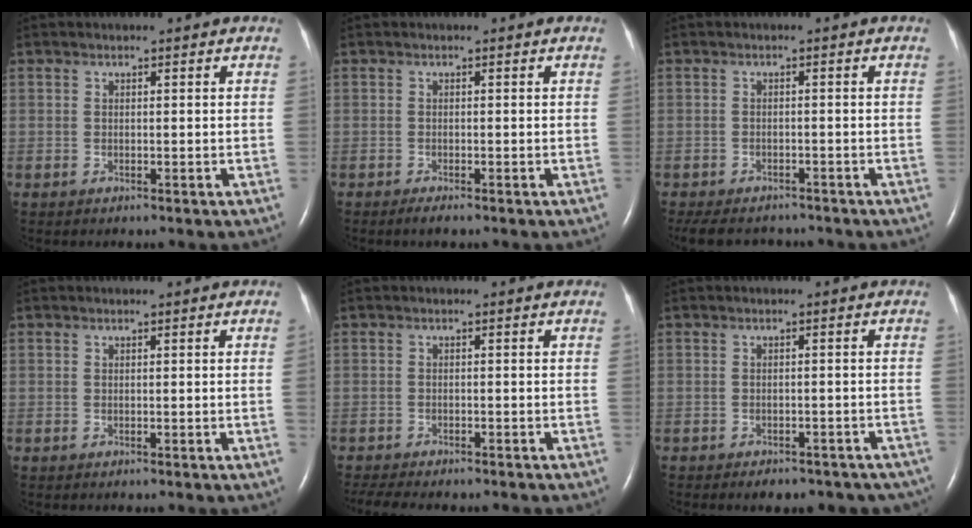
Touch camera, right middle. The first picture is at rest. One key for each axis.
{"total": 0.9, "fx": -0.7, "fy": 0.0, "fz": 0.6, "tx": -0.019, "ty": -0.003, "tz": -0.011}
{"total": 8.5, "fx": -7.5, "fy": 2.7, "fz": 3.0, "tx": -0.058, "ty": -0.008, "tz": -0.100}
{"total": 0.7, "fx": 0.0, "fy": -0.3, "fz": 0.6, "tx": -0.006, "ty": -0.001, "tz": -0.002}
{"total": 6.3, "fx": -5.5, "fy": 1.2, "fz": 2.9, "tx": -0.051, "ty": -0.006, "tz": -0.080}
{"total": 8.9, "fx": -7.4, "fy": 4.0, "fz": 3.1, "tx": -0.034, "ty": 0.002, "tz": -0.071}